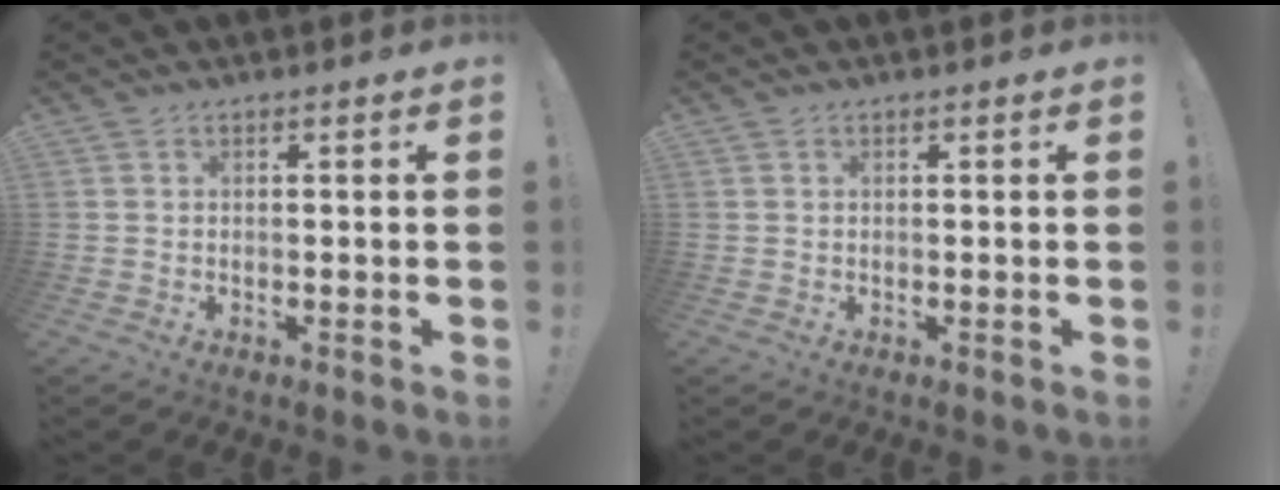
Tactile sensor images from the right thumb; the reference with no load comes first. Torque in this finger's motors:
{"motor_torque": [0.01, 0.20, -0.01, 0.00, 0.00]}